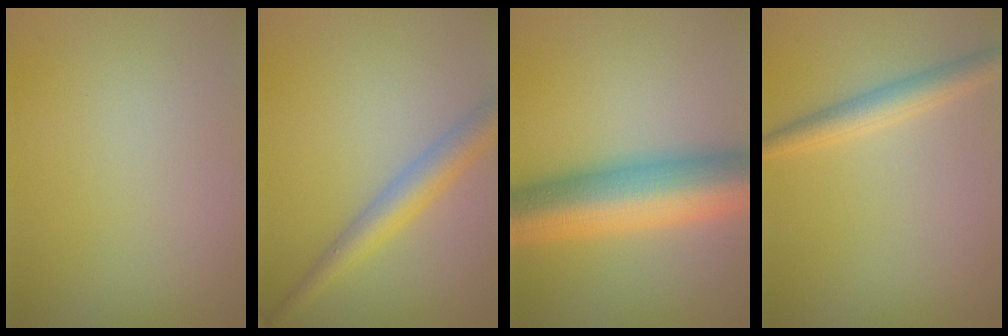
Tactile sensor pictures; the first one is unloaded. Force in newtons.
{"total": 3.8, "press": 3.8, "slide": 0.1}
{"total": 10.7, "press": 10.7, "slide": 0.1}
{"total": 2.7, "press": 2.7, "slide": 0.1}